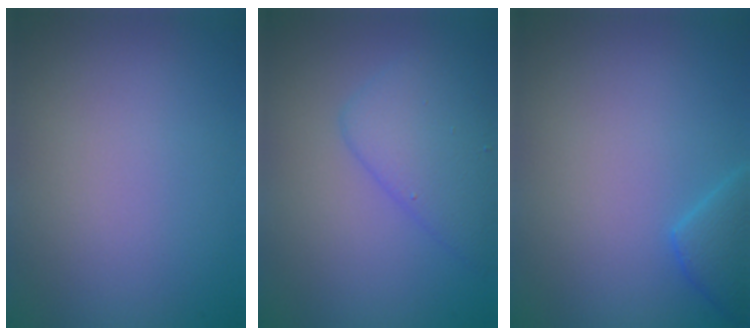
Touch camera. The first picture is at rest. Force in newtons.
{"total": 4.1, "press": 4.0, "slide": 0.3}
{"total": 2.3, "press": 2.3, "slide": 0.2}